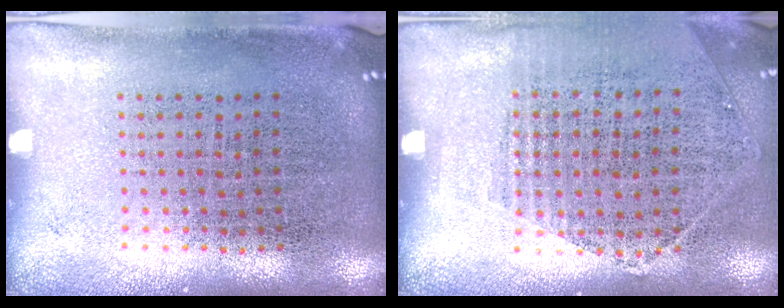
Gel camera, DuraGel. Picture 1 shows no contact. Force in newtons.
{"total": 1.2, "press": 1.0, "slide": 0.6}